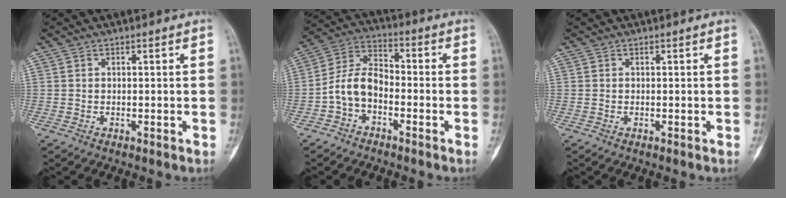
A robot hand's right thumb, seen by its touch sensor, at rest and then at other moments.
{"total": 8.2, "force": [-2.8, 5.4, 5.6], "torque": [-0.100, 0.039, -0.067]}
{"total": 0.0}